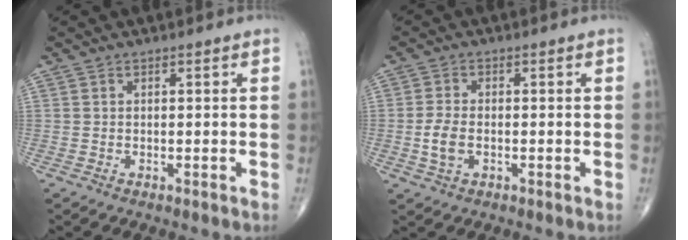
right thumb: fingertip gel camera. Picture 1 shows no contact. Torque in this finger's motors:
{"motor_torque": [-0.13, 0.15, 0.52, -0.02, 0.10]}